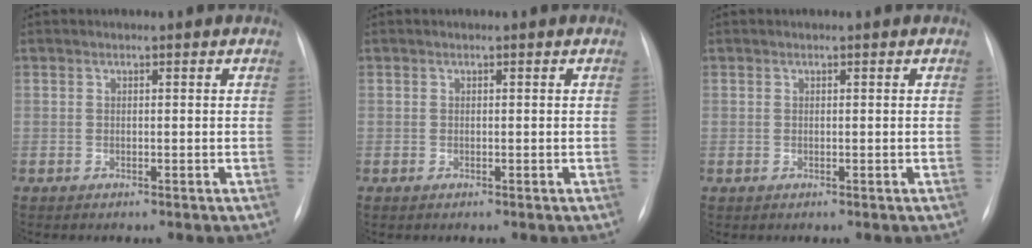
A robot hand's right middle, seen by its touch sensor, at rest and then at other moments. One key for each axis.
{"total": 0.0}
{"total": 0.0}